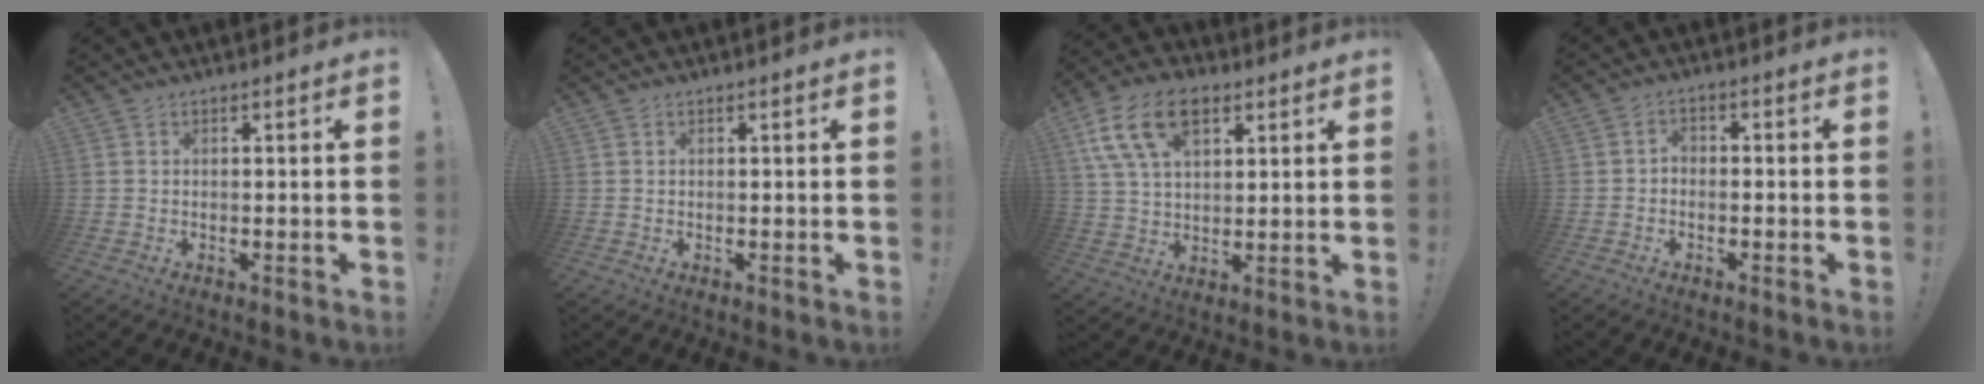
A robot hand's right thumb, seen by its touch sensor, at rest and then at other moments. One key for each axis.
{"total": 0.0}
{"total": 15.2, "fx": 7.3, "fy": 8.9, "fz": 10.0, "tx": -0.192, "ty": -0.016, "tz": 0.135}
{"total": 2.5, "fx": -1.9, "fy": 1.2, "fz": 1.1, "tx": -0.025, "ty": 0.008, "tz": -0.036}